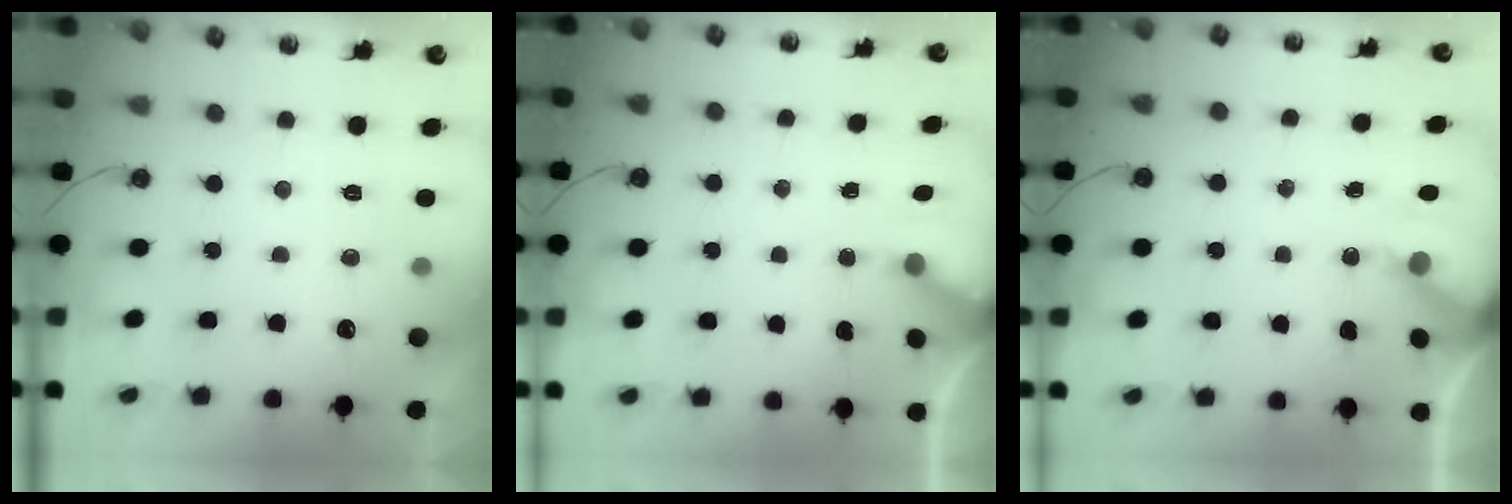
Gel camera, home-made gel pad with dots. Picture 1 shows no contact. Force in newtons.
{"total": 5.4, "press": 5.4, "slide": 0.3}
{"total": 6.1, "press": 6.1, "slide": 0.6}